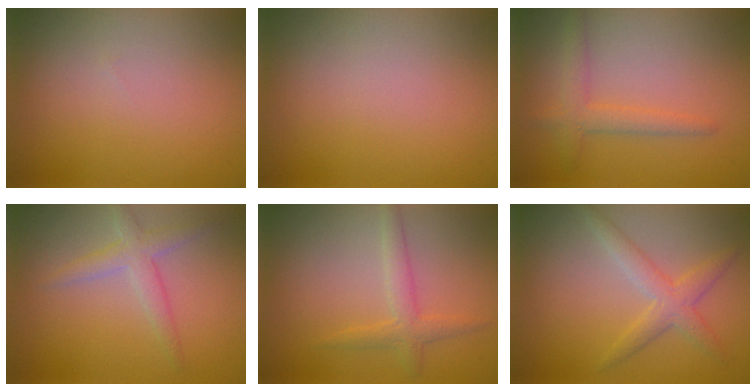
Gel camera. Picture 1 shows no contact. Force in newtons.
{"total": 0.0}
{"total": 2.3, "press": 2.3, "slide": 0.2}
{"total": 2.5, "press": 2.5, "slide": 0.1}
{"total": 2.3, "press": 2.3, "slide": 0.1}
{"total": 2.6, "press": 2.6, "slide": 0.1}